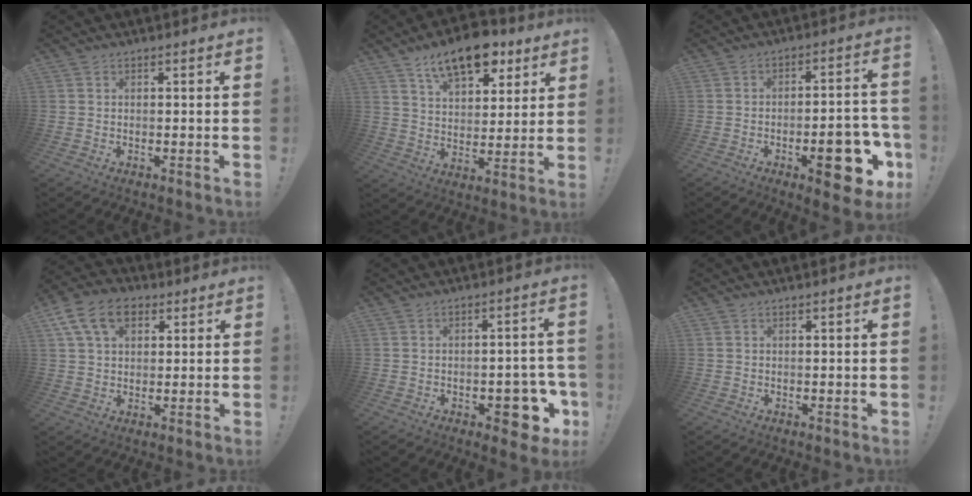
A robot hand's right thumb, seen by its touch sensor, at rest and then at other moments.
{"total": 14.4, "force": [9.3, 7.2, 8.4], "torque": [-0.122, -0.051, 0.165]}
{"total": 15.7, "force": [-6.8, 5.7, 12.9], "torque": [-0.133, 0.029, -0.095]}
{"total": 12.5, "force": [5.5, 8.0, 7.9], "torque": [-0.127, -0.006, 0.105]}
{"total": 10.4, "force": [-4.3, 5.4, 7.8], "torque": [-0.068, 0.023, -0.065]}
{"total": 0.7, "force": [0.4, -0.2, 0.5], "torque": [-0.007, -0.001, 0.006]}